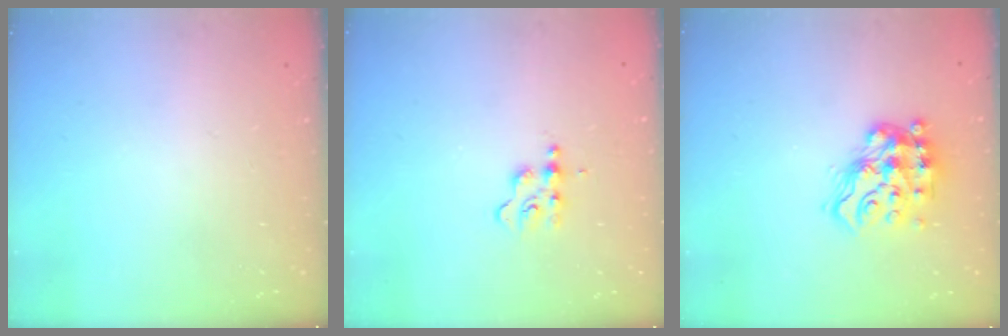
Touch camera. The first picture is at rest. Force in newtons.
{"total": 2.8, "press": 2.8, "slide": 0.3}
{"total": 14.5, "press": 14.3, "slide": 1.9}